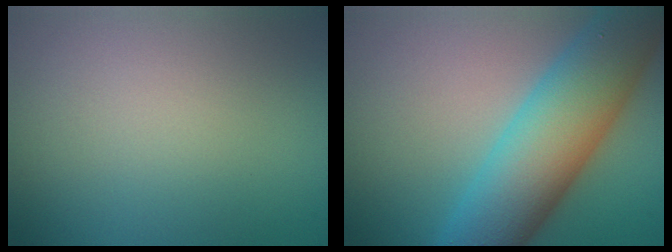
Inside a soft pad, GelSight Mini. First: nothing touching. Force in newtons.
{"total": 10.3, "press": 10.3, "slide": 0.2}